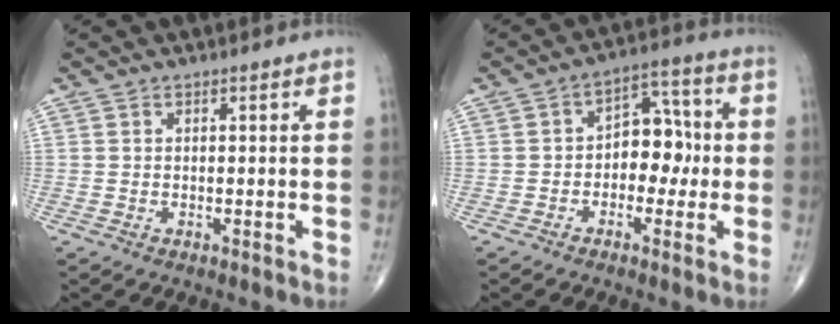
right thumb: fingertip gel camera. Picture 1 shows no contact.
{"total": 8.4, "force": [-0.8, 5.8, 6.1], "torque": [-0.046, 0.033, -0.024]}